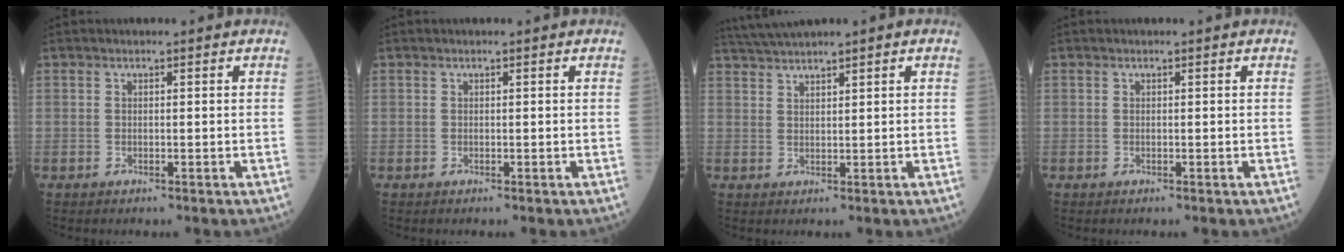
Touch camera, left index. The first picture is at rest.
{"total": 0.0}
{"total": 3.9, "force": [3.3, -0.4, 1.9], "torque": [-0.052, 0.022, 0.073]}
{"total": 0.0}